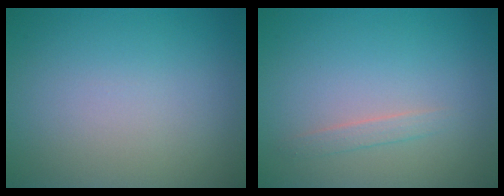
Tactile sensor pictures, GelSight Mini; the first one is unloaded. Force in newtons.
{"total": 1.1, "press": 1.1, "slide": 0.0}